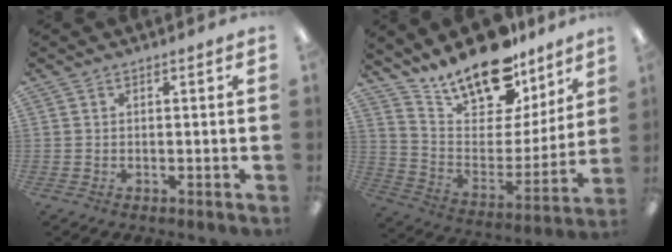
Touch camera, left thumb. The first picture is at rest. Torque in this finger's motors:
{"motor_torque": [0.29, 0.29, 1.39, -1.39, 0.09]}